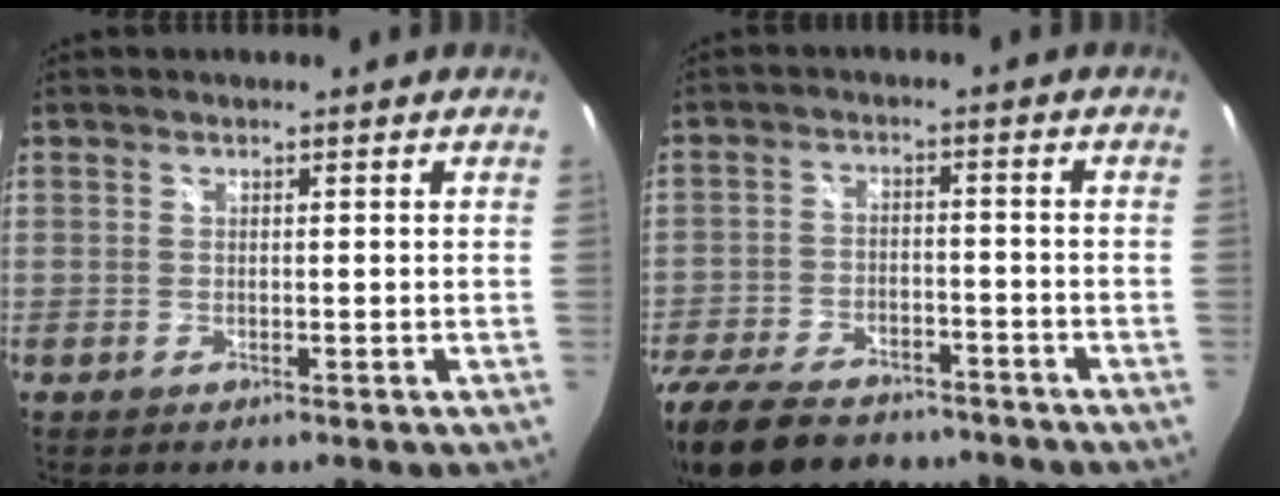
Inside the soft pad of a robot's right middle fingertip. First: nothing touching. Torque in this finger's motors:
{"motor_torque": [1.19, -0.95, 0.23, 0.18]}